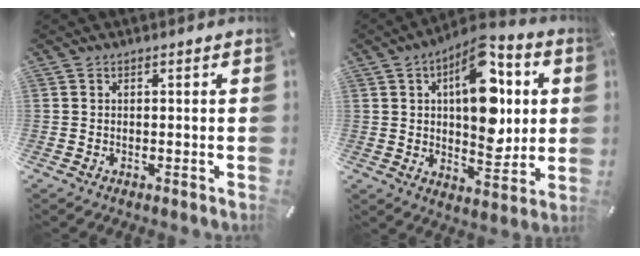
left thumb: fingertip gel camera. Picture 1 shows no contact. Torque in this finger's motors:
{"motor_torque": [2.52, 2.48, 1.07, -0.63, 0.22]}